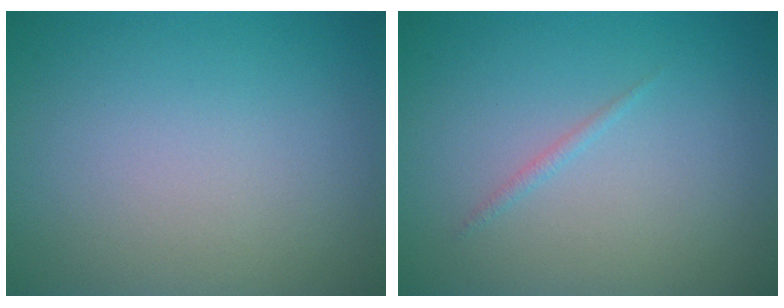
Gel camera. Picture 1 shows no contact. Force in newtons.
{"total": 0.6, "press": 0.6, "slide": 0.1}